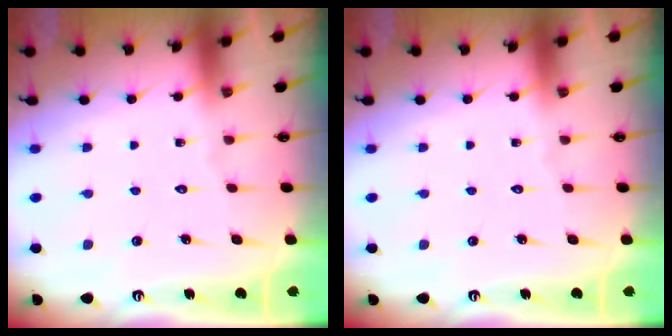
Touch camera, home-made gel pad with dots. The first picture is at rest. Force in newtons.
{"total": 0.0}